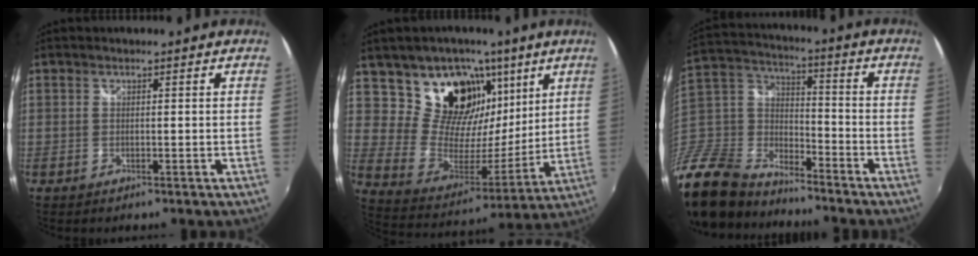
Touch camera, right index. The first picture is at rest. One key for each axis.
{"total": 18.6, "fx": 10.4, "fy": 12.5, "fz": 8.8, "tx": -0.166, "ty": 0.001, "tz": 0.196}
{"total": 22.3, "fx": -16.9, "fy": 11.3, "fz": 9.1, "tx": -0.255, "ty": 0.010, "tz": -0.312}